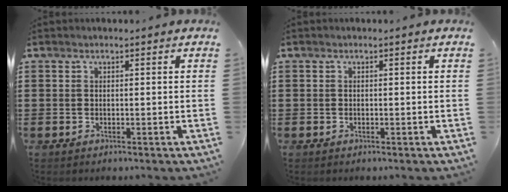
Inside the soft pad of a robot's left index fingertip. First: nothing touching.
{"total": 0.0}